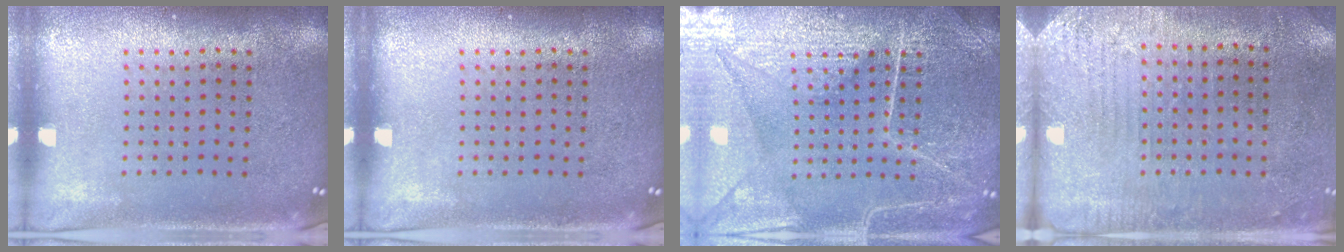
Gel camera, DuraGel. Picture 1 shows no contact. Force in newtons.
{"total": 0.0}
{"total": 6.7, "press": 6.6, "slide": 0.8}
{"total": 2.8, "press": 2.4, "slide": 1.5}